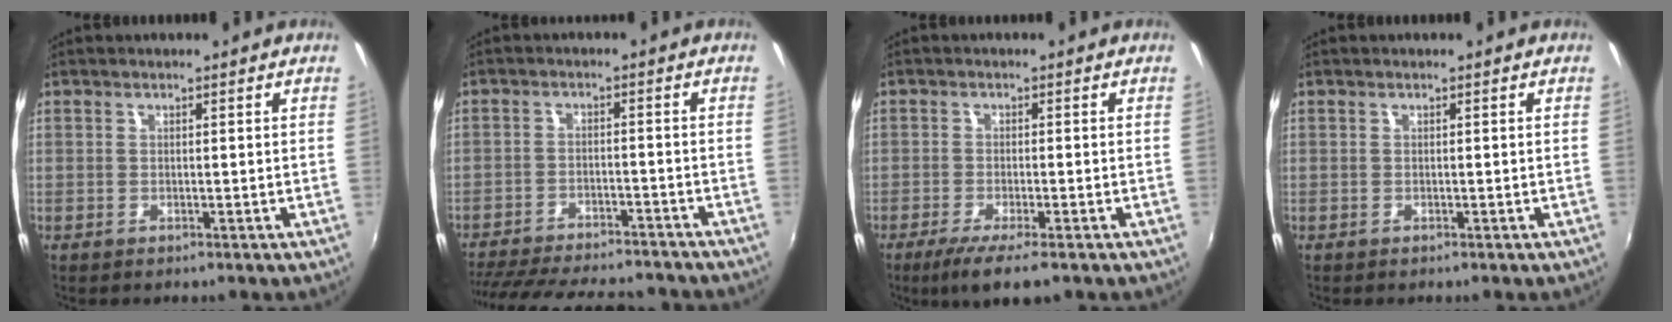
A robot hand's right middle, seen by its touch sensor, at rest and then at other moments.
{"total": 21.2, "force": [-18.3, 5.6, 9.0], "torque": [-0.187, -0.019, -0.256]}
{"total": 6.5, "force": [-4.3, 0.8, 4.8], "torque": [-0.103, -0.025, -0.073]}
{"total": 0.0}